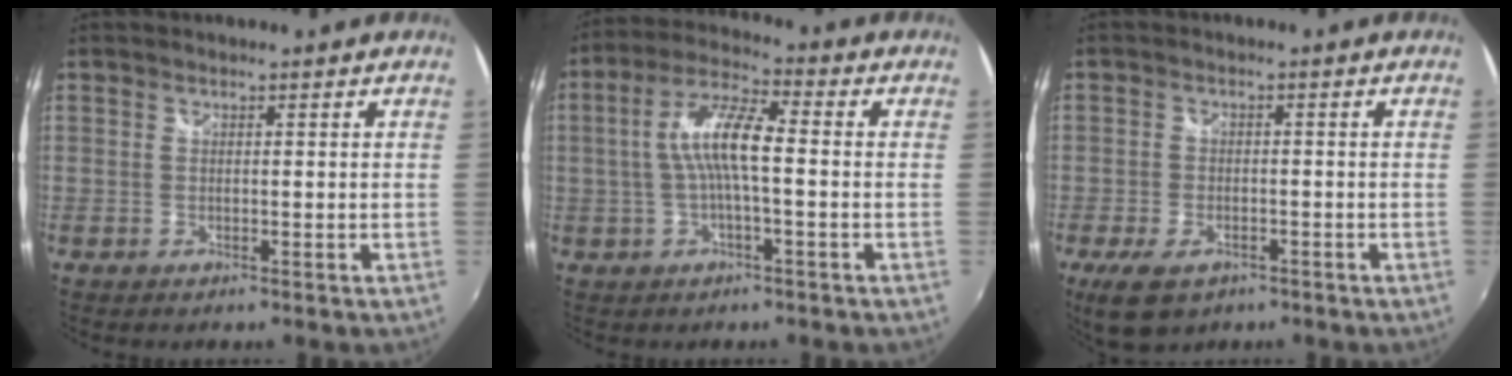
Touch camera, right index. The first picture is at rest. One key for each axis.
{"total": 9.0, "fx": -0.5, "fy": 1.9, "fz": 8.8, "tx": -0.178, "ty": 0.016, "tz": -0.010}
{"total": 7.8, "fx": -4.6, "fy": 4.3, "fz": 4.5, "tx": -0.112, "ty": -0.021, "tz": -0.079}